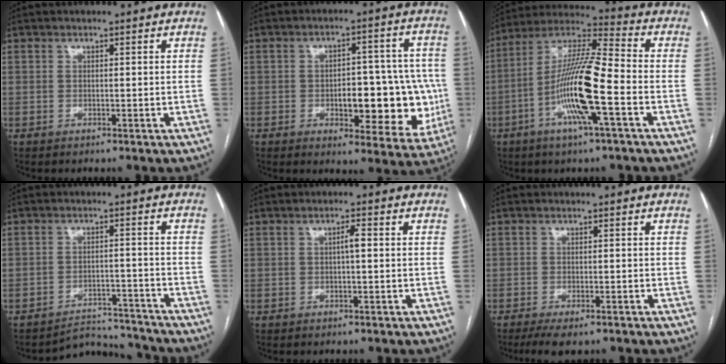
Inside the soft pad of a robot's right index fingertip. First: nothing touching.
{"total": 14.8, "force": [-2.7, 6.2, 13.2], "torque": [-0.141, 0.024, -0.020]}
{"total": 15.2, "force": [-4.6, 1.1, 14.5], "torque": [-0.282, 0.003, -0.090]}
{"total": 6.9, "force": [-6.6, 1.2, -1.3], "torque": [0.025, 0.025, -0.097]}
{"total": 1.7, "force": [0.0, 0.2, 1.7], "torque": [-0.028, 0.004, 0.001]}
{"total": 4.5, "force": [-3.3, 1.2, 2.8], "torque": [-0.046, -0.009, -0.052]}